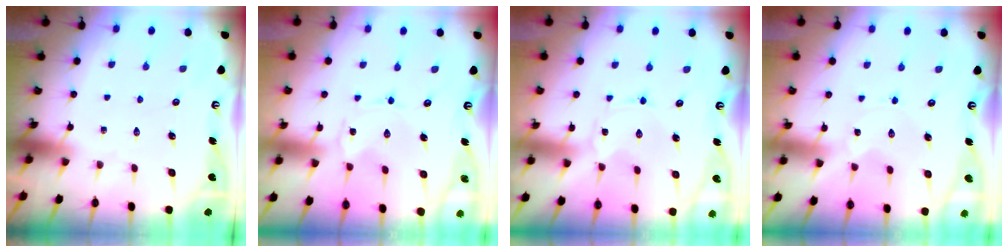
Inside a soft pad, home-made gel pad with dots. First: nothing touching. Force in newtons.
{"total": 0.0}
{"total": 0.0}
{"total": 0.9, "press": 0.9, "slide": 0.1}